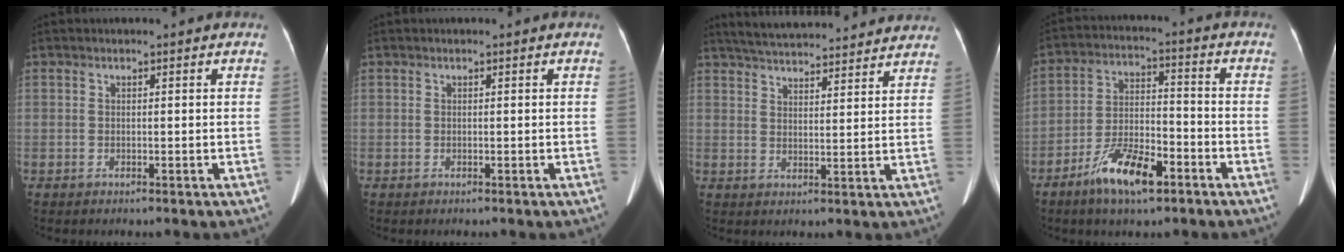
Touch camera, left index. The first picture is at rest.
{"total": 0.0}
{"total": 19.8, "force": [18.3, 3.0, 6.9], "torque": [-0.110, 0.029, 0.245]}
{"total": 10.1, "force": [-6.1, 3.1, 7.4], "torque": [-0.145, 0.000, -0.109]}